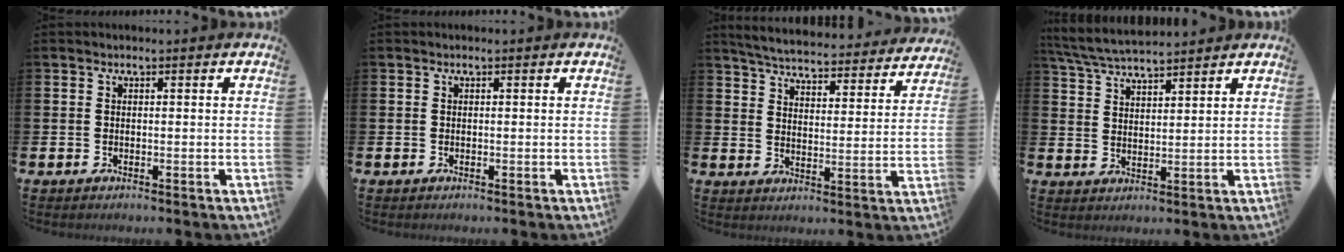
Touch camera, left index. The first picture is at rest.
{"total": 0.0}
{"total": 5.5, "force": [5.4, 0.6, 1.3], "torque": [-0.046, -0.042, 0.090]}
{"total": 5.4, "force": [5.2, 0.5, 1.2], "torque": [-0.044, -0.022, 0.095]}